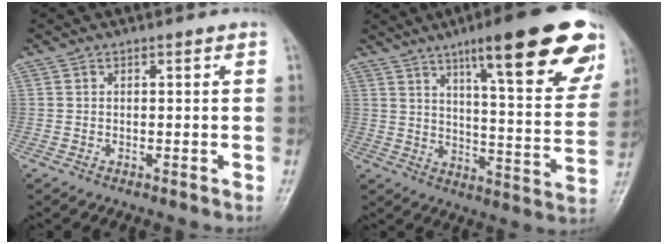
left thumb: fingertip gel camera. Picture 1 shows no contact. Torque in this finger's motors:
{"motor_torque": [2.46, 1.54, 1.75, -1.02, 0.38]}